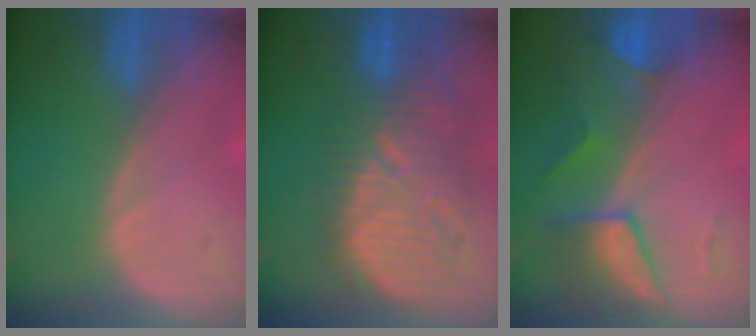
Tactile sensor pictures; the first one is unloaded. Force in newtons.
{"total": 11.4, "press": 11.0, "slide": 3.3}
{"total": 7.6, "press": 6.7, "slide": 3.5}